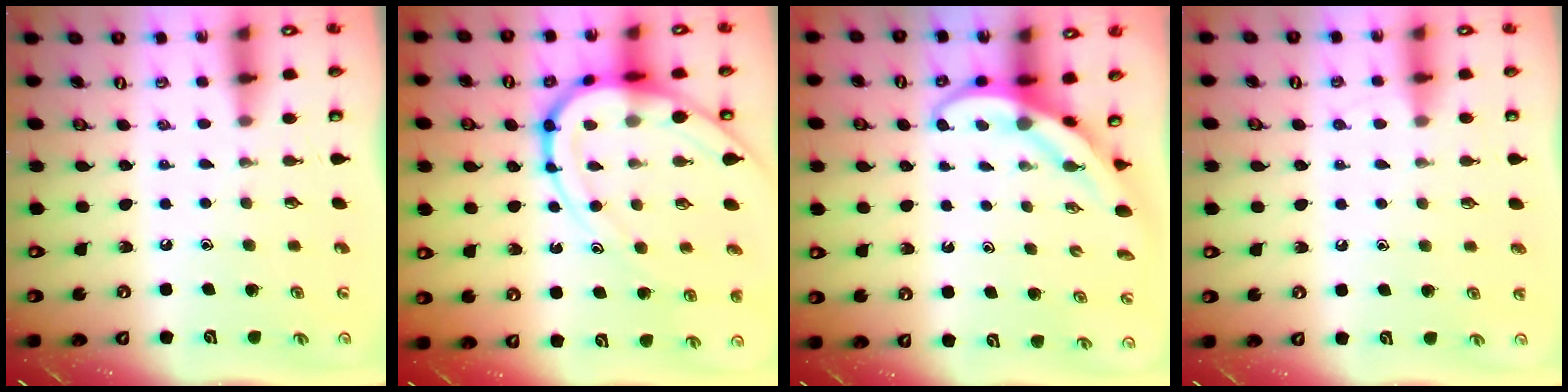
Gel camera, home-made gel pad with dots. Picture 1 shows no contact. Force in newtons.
{"total": 14.1, "press": 14.1, "slide": 1.2}
{"total": 3.9, "press": 3.9, "slide": 0.4}
{"total": 2.4, "press": 2.4, "slide": 0.3}